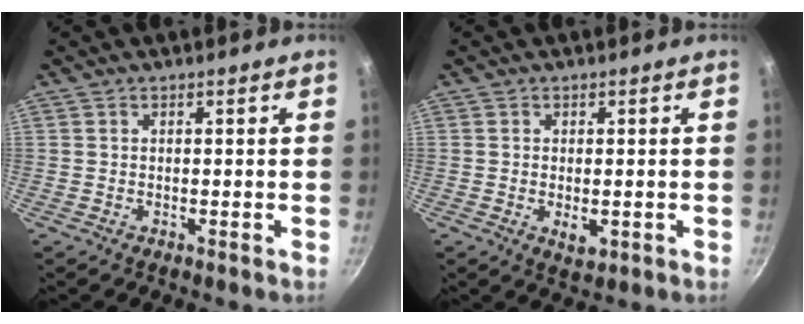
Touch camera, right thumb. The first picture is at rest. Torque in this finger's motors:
{"motor_torque": [-0.33, 0.25, -0.19, 0.13, 0.03]}